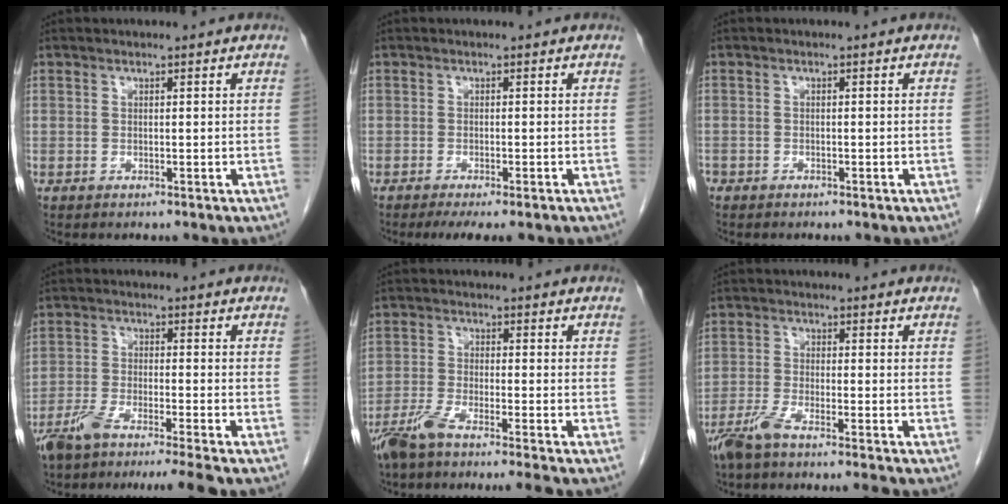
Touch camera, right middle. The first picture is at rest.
{"total": 5.7, "force": [-4.3, 1.1, 3.6], "torque": [-0.045, -0.012, -0.060]}
{"total": 1.2, "force": [-0.9, 0.8, 0.2], "torque": [-0.009, 0.002, -0.017]}
{"total": 9.8, "force": [-8.2, -1.0, 5.3], "torque": [-0.079, -0.020, -0.135]}
{"total": 7.6, "force": [-6.2, -1.0, 4.2], "torque": [-0.068, -0.018, -0.110]}
{"total": 5.7, "force": [-4.6, -0.7, 3.2], "torque": [-0.057, -0.011, -0.088]}